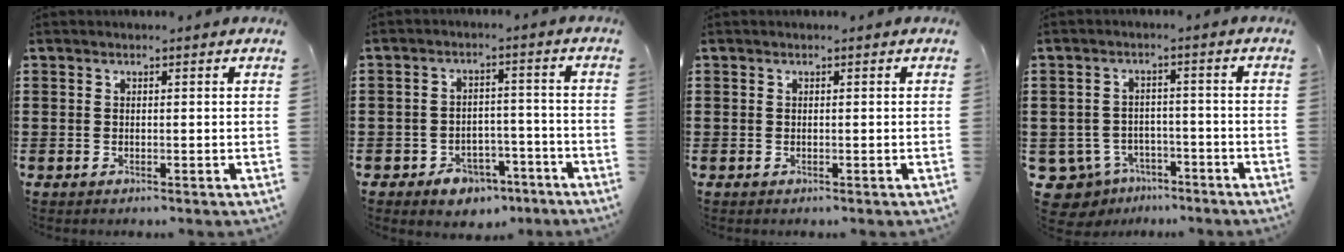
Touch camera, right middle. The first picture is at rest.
{"total": 4.5, "force": [-3.6, 2.3, 1.2], "torque": [-0.023, 0.014, -0.071]}
{"total": 0.0}
{"total": 4.4, "force": [-3.6, 2.3, 0.9], "torque": [-0.052, -0.001, -0.079]}